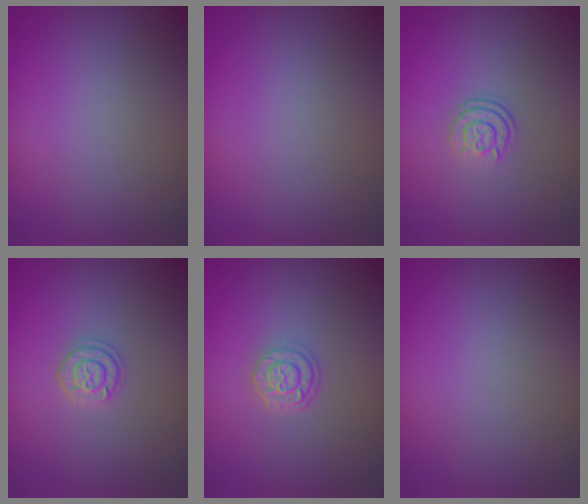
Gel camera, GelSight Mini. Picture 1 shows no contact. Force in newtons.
{"total": 0.0}
{"total": 2.4, "press": 1.8, "slide": 1.5}
{"total": 1.7, "press": 1.7, "slide": 0.2}
{"total": 2.5, "press": 2.0, "slide": 1.5}
{"total": 0.0}